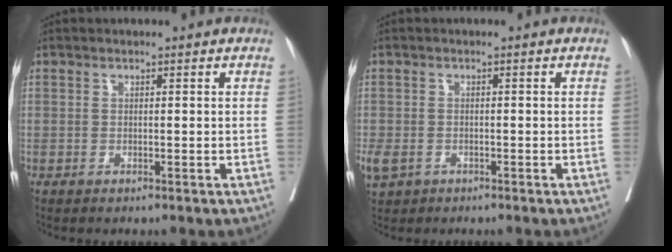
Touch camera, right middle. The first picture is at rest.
{"total": 5.4, "force": [-2.8, 3.8, 2.8], "torque": [-0.077, -0.005, -0.041]}